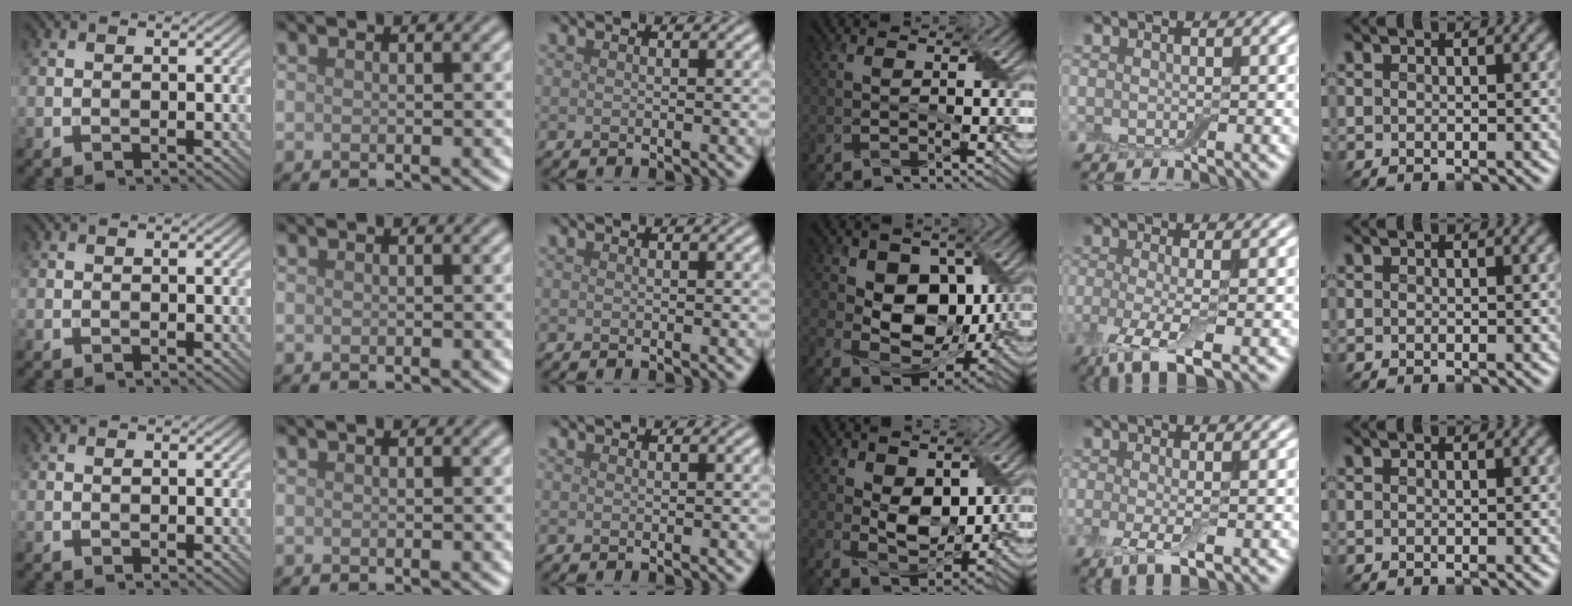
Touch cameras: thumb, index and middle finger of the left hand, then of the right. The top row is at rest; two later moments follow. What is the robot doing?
{"motion": "peel", "object": "small bumper sticker"}